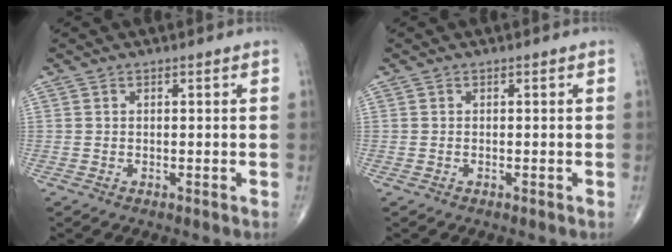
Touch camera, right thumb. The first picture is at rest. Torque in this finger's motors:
{"motor_torque": [0.50, -0.26, 0.06, -0.31, -0.04]}